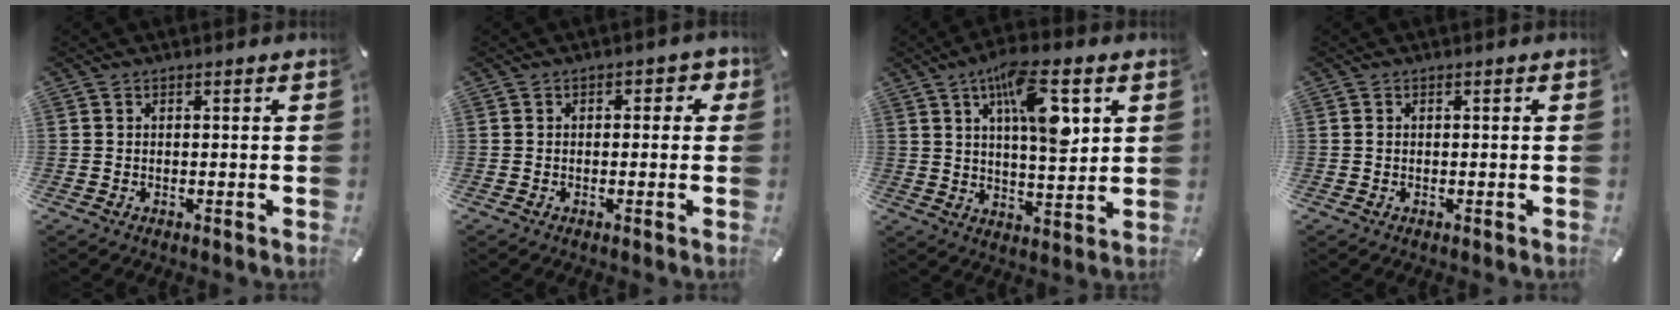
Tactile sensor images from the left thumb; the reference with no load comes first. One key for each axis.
{"total": 2.2, "fx": -0.4, "fy": 1.5, "fz": 1.5, "tx": -0.014, "ty": 0.005, "tz": -0.014}
{"total": 13.8, "fx": 5.7, "fy": 5.1, "fz": 11.5, "tx": -0.176, "ty": -0.012, "tz": 0.092}
{"total": 0.0}